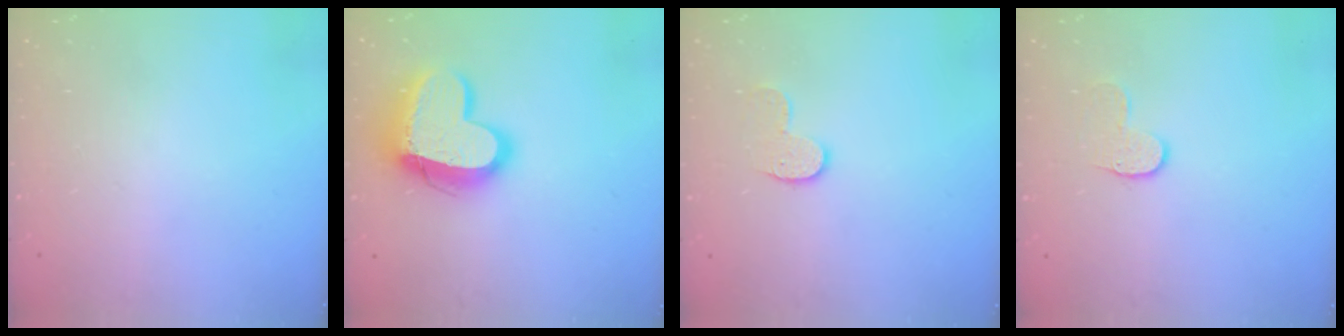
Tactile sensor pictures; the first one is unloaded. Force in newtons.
{"total": 16.9, "press": 16.8, "slide": 1.5}
{"total": 8.1, "press": 8.1, "slide": 0.4}
{"total": 6.6, "press": 6.6, "slide": 0.6}